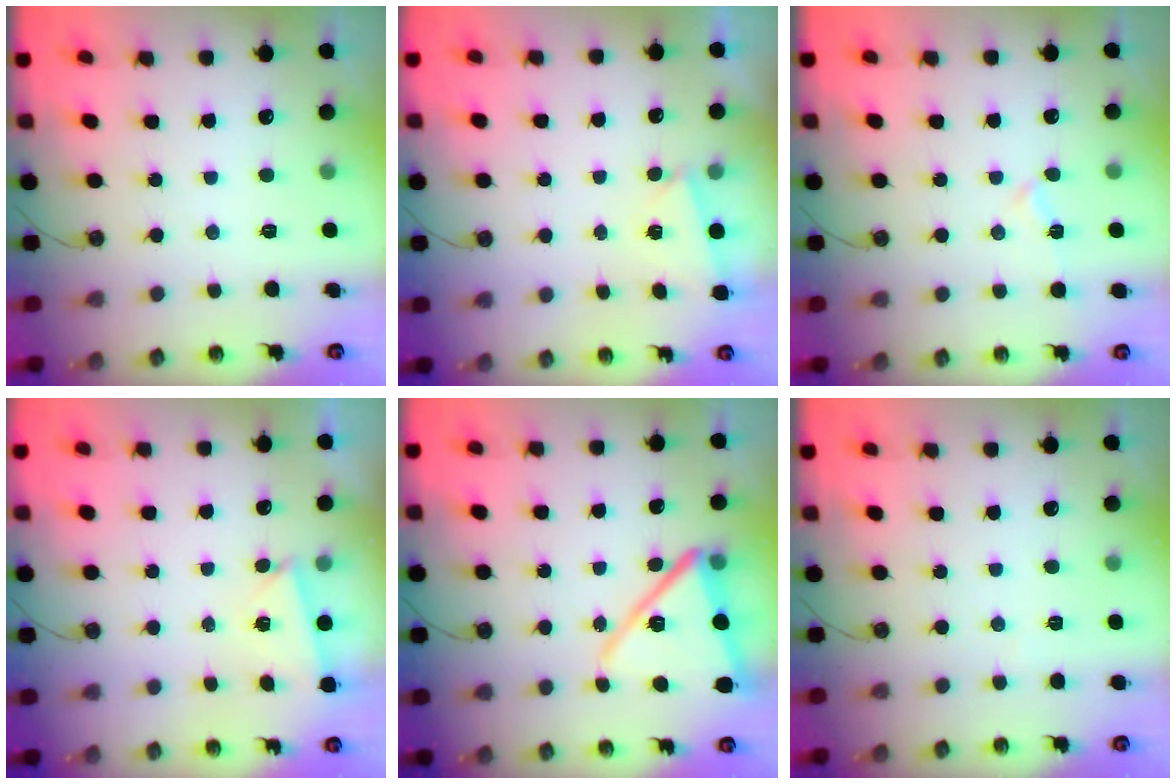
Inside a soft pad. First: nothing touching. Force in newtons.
{"total": 2.0, "press": 0.9, "slide": 1.8}
{"total": 5.2, "press": 4.7, "slide": 2.3}
{"total": 1.7, "press": 1.7, "slide": 0.4}
{"total": 14.8, "press": 14.6, "slide": 1.8}
{"total": 1.6, "press": 1.4, "slide": 0.7}